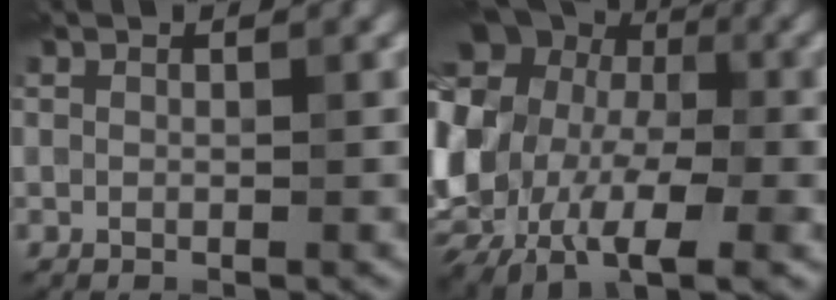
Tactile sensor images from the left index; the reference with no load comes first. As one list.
[{"total": 18.3, "force": [1.2, 14.6, 10.9], "torque": [-0.254, -0.011, 0.038]}]